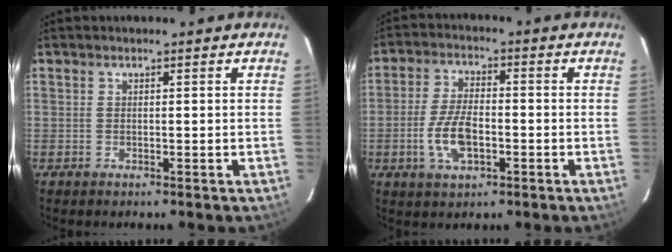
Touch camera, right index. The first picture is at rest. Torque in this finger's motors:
{"motor_torque": [1.49, -0.49, 0.84, 0.13]}